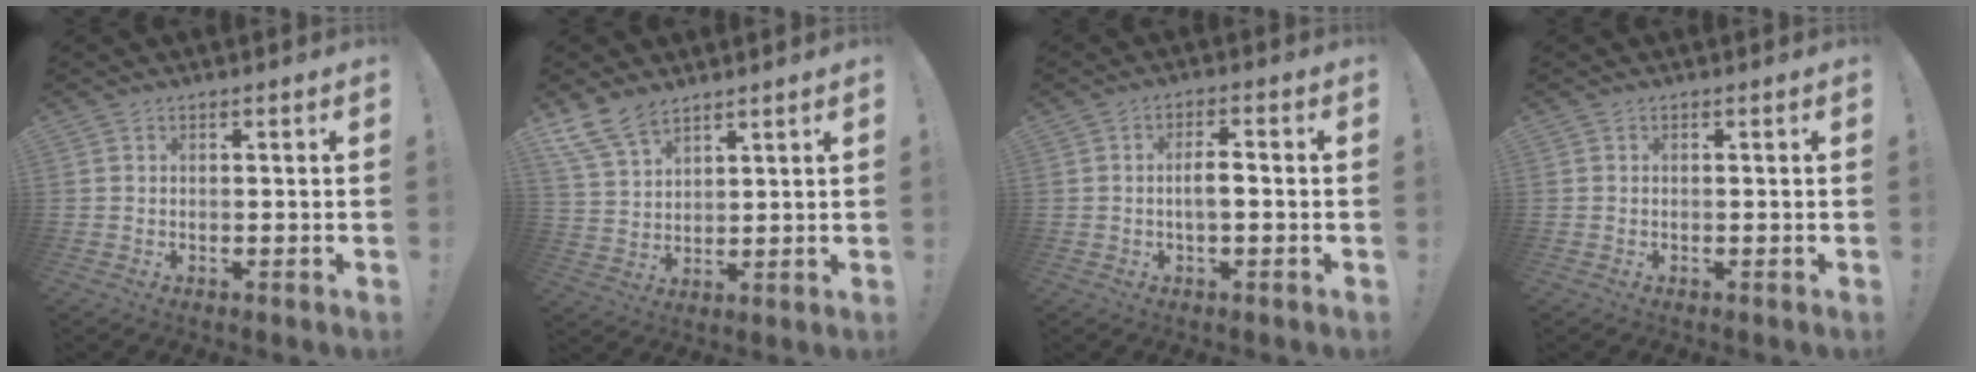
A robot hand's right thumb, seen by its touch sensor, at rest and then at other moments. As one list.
[{"total": 9.6, "force": [7.3, 4.6, 4.1], "torque": [-0.091, -0.033, 0.147]}, {"total": 4.4, "force": [-0.8, 1.3, 4.1], "torque": [-0.071, 0.007, -0.016]}, {"total": 0.0}]